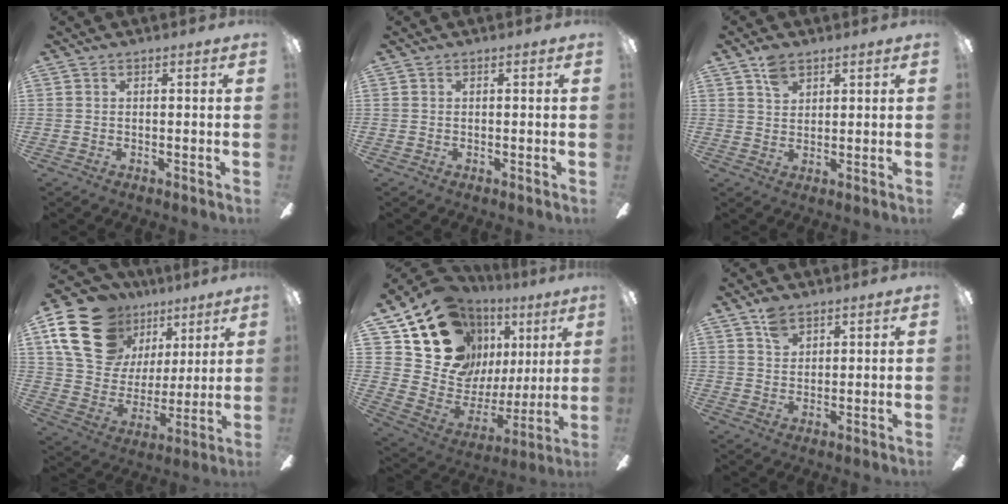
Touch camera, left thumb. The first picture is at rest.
{"total": 0.0}
{"total": 4.4, "force": [2.9, 2.5, 2.1], "torque": [-0.032, -0.006, 0.052]}
{"total": 22.1, "force": [12.1, 15.1, 10.7], "torque": [-0.194, -0.051, 0.229]}
{"total": 20.1, "force": [11.8, 13.9, 8.3], "torque": [-0.150, -0.073, 0.241]}
{"total": 4.5, "force": [3.0, 2.7, 2.1], "torque": [-0.031, -0.006, 0.055]}